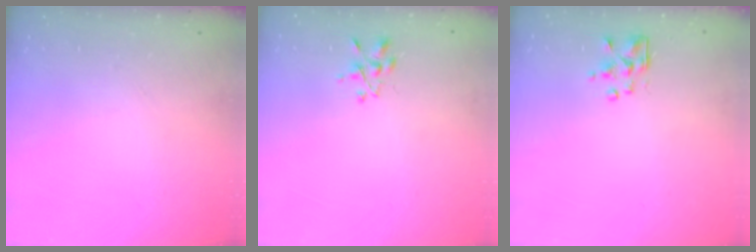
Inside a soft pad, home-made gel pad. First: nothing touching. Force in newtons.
{"total": 2.4, "press": 2.2, "slide": 0.9}
{"total": 2.4, "press": 2.4, "slide": 0.2}